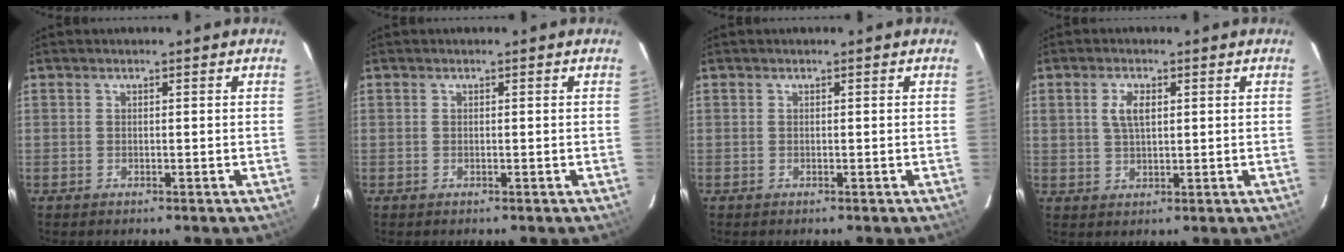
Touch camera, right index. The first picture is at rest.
{"total": 0.0}
{"total": 0.0}
{"total": 4.1, "force": [1.3, 2.1, 3.3], "torque": [-0.063, 0.005, 0.026]}